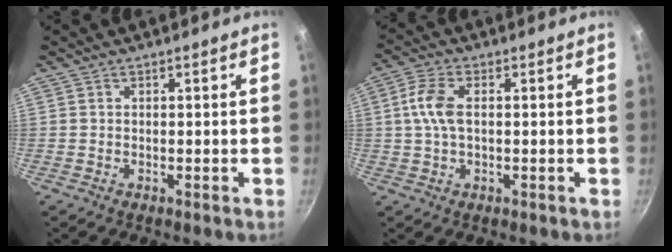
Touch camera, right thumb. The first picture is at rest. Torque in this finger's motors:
{"motor_torque": [0.69, 0.24, 0.85, -0.40, 0.06]}